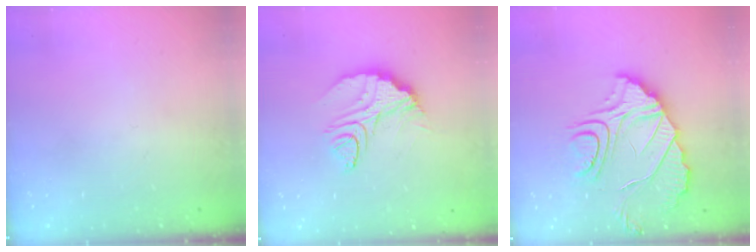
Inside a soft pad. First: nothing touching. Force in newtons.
{"total": 11.2, "press": 11.1, "slide": 0.8}
{"total": 11.9, "press": 11.9, "slide": 0.9}